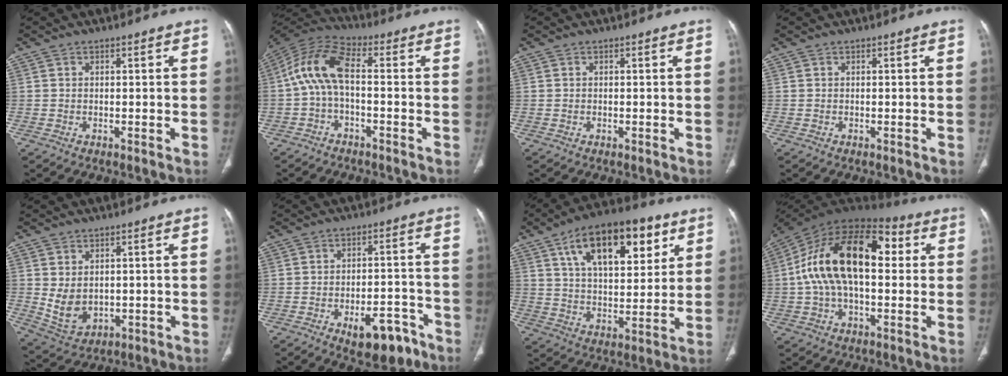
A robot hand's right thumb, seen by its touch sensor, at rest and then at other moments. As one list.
[{"total": 10.5, "force": [-0.8, 4.6, 9.4], "torque": [-0.201, 0.040, -0.025]}, {"total": 0.0}, {"total": 0.0}, {"total": 6.7, "force": [0.5, 4.8, 4.6], "torque": [-0.073, -0.012, 0.034]}, {"total": 10.0, "force": [-5.6, 4.8, 6.7], "torque": [-0.070, 0.037, -0.071]}, {"total": 20.5, "force": [9.4, 10.0, 15.2], "torque": [-0.200, -0.020, 0.155]}, {"total": 22.1, "force": [2.9, 11.9, 18.4], "torque": [-0.321, 0.041, 0.037]}]